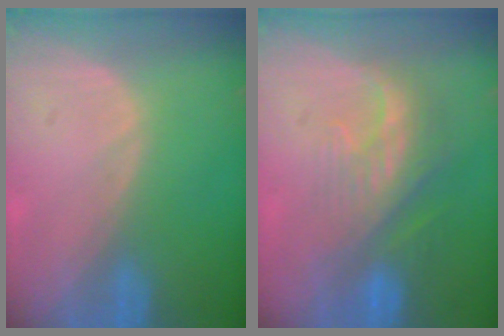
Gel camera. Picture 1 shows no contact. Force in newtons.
{"total": 8.2, "press": 7.4, "slide": 3.4}